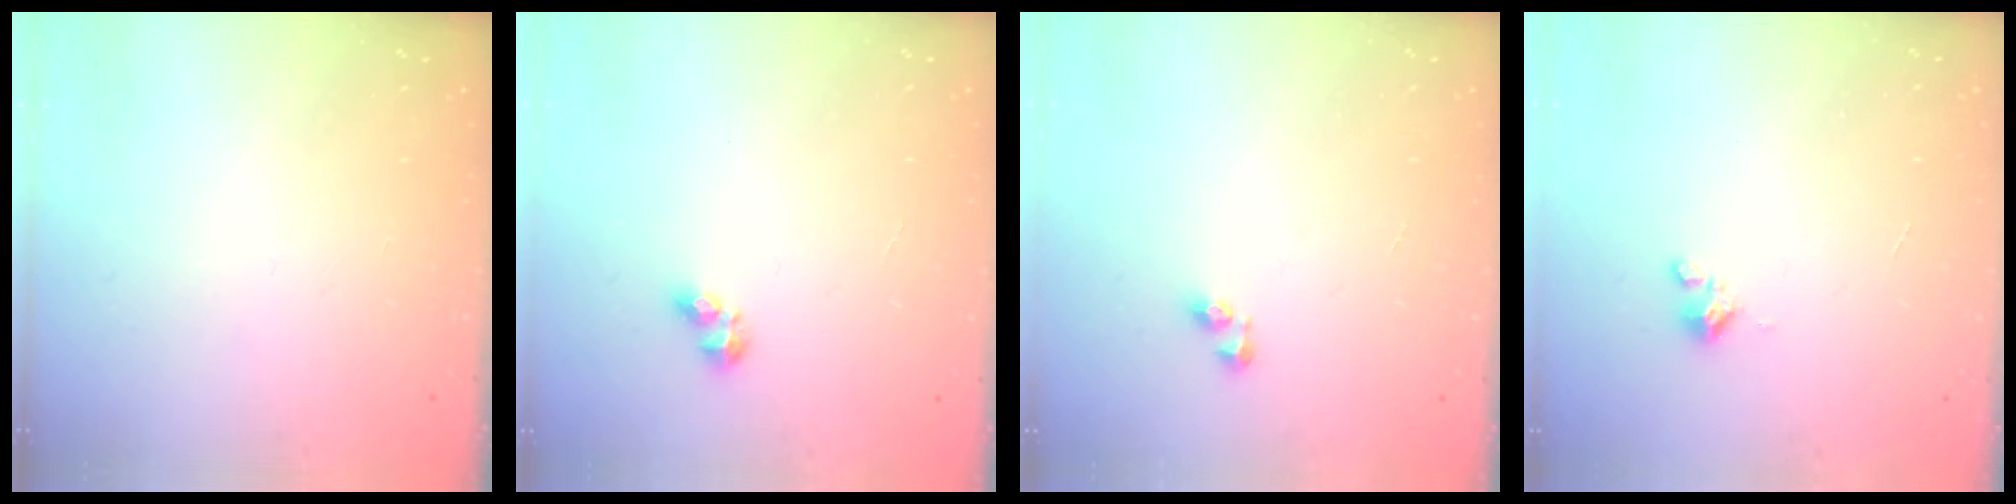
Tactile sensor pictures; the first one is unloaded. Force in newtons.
{"total": 4.8, "press": 4.8, "slide": 0.6}
{"total": 3.8, "press": 3.7, "slide": 0.5}
{"total": 0.9, "press": 0.9, "slide": 0.2}